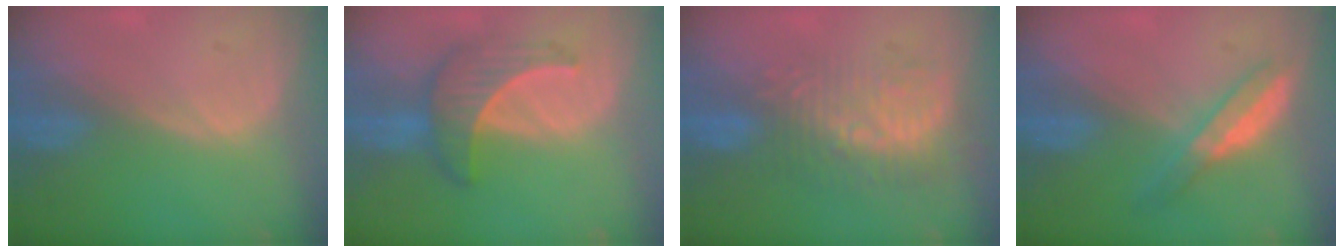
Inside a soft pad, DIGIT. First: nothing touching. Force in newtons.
{"total": 6.6, "press": 6.4, "slide": 1.7}
{"total": 9.6, "press": 8.5, "slide": 4.4}
{"total": 5.3, "press": 4.6, "slide": 2.6}